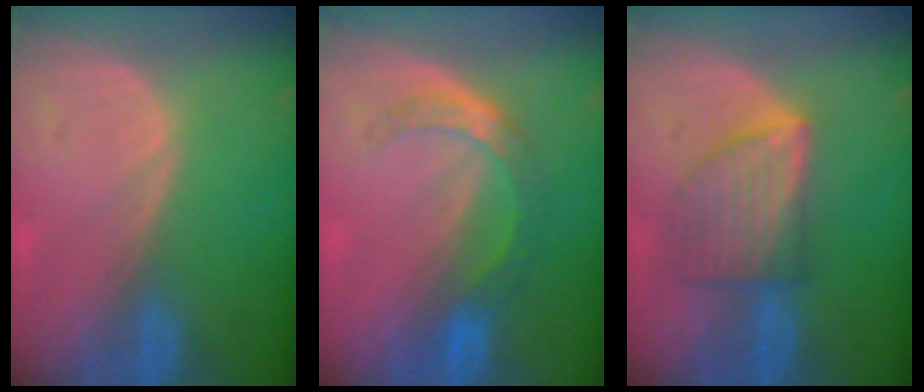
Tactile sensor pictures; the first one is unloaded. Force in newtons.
{"total": 5.5, "press": 4.9, "slide": 2.3}
{"total": 6.5, "press": 6.5, "slide": 0.1}